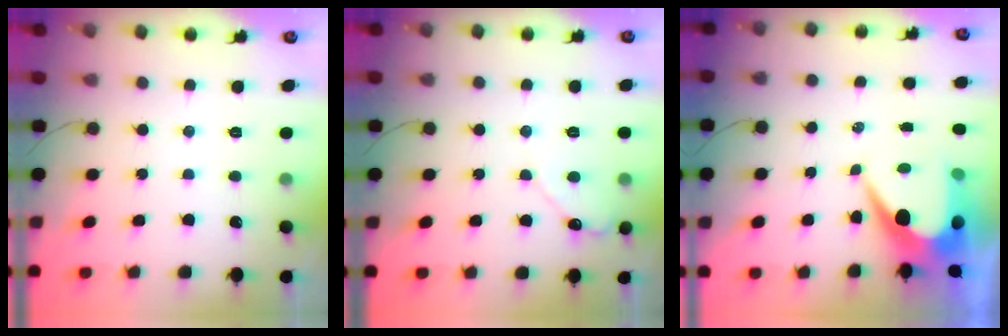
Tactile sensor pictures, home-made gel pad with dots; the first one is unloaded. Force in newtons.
{"total": 5.9, "press": 5.8, "slide": 0.5}
{"total": 7.9, "press": 7.8, "slide": 0.8}